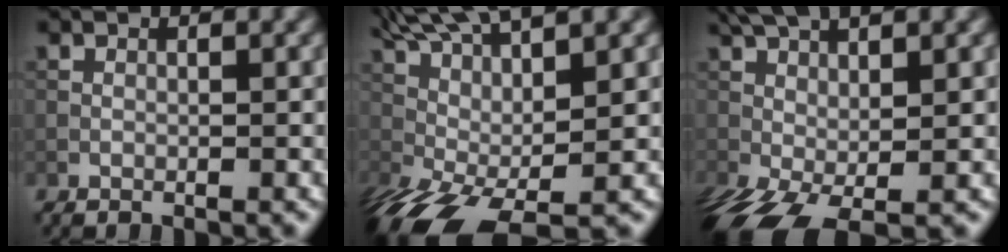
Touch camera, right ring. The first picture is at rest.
{"total": 12.5, "force": [2.2, 4.3, 11.6], "torque": [-0.228, 0.005, 0.070]}
{"total": 8.6, "force": [-0.6, 3.5, 7.8], "torque": [-0.162, -0.011, -0.009]}